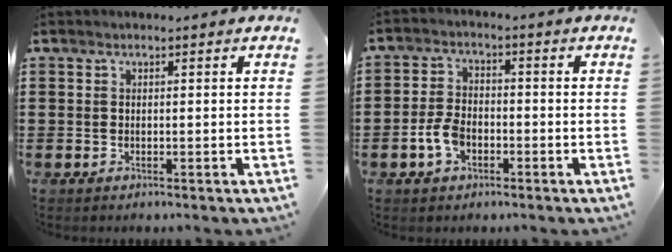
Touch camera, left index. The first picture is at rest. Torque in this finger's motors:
{"motor_torque": [0.76, 0.13, 0.28, 0.12]}